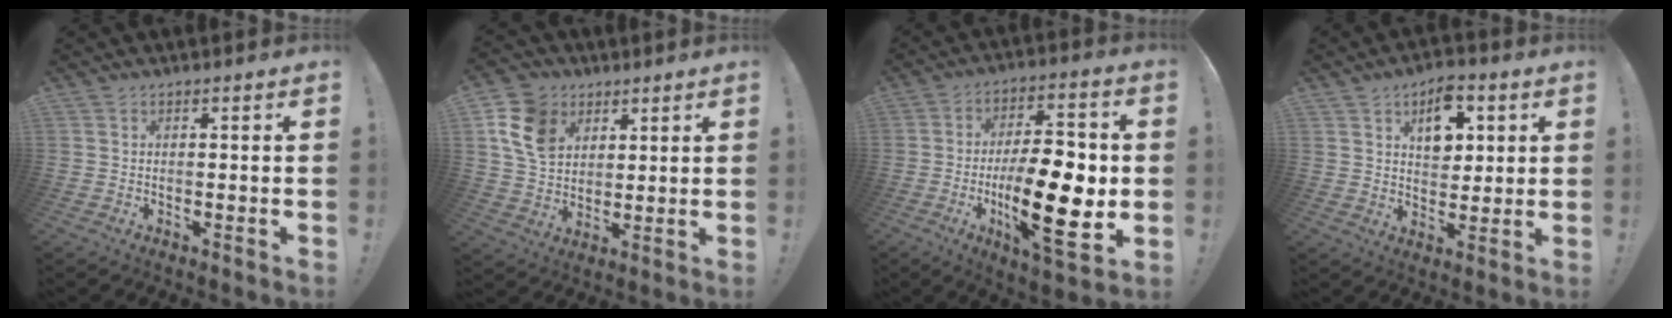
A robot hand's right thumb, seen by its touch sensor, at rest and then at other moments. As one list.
[{"total": 13.3, "force": [5.7, 10.0, 6.6], "torque": [-0.102, -0.016, 0.116]}, {"total": 22.1, "force": [-3.8, 8.4, 20.1], "torque": [-0.333, 0.006, -0.059]}, {"total": 10.0, "force": [4.4, 6.4, 6.4], "torque": [-0.075, -0.017, 0.074]}]